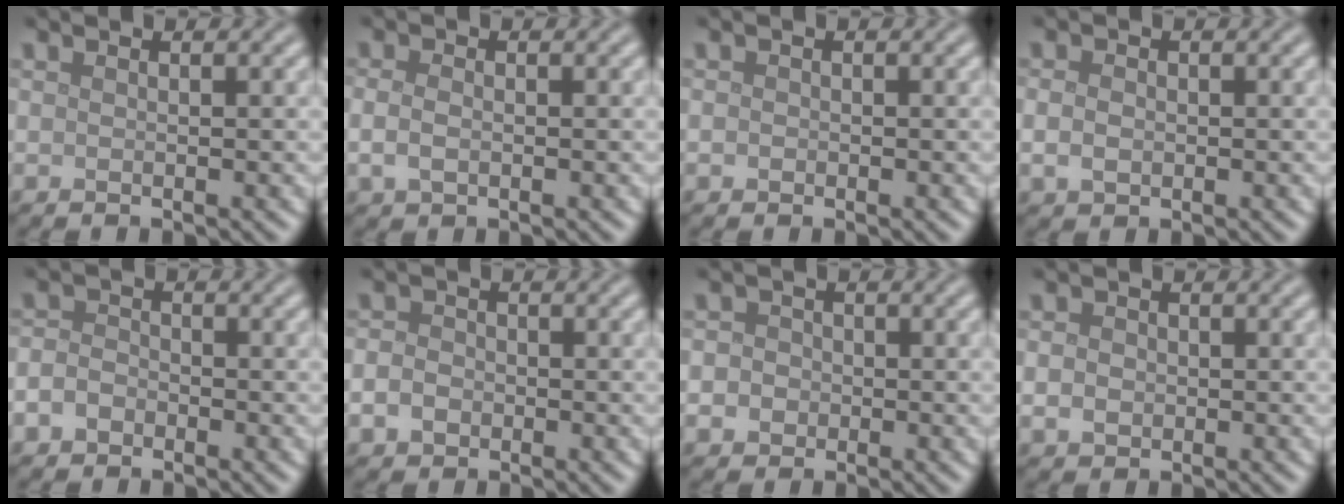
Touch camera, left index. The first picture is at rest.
{"total": 1.9, "force": [-0.2, 1.3, 1.3], "torque": [-0.031, -0.001, -0.006]}
{"total": 0.6, "force": [-0.2, 0.6, 0.2], "torque": [-0.001, -0.003, -0.004]}
{"total": 1.8, "force": [-0.1, 1.4, 1.2], "torque": [-0.024, 0.000, -0.004]}
{"total": 2.2, "force": [-1.0, 1.7, 0.9], "torque": [-0.012, 0.001, -0.026]}
{"total": 2.6, "force": [-0.7, 2.2, 1.2], "torque": [-0.012, -0.001, -0.016]}
{"total": 3.6, "force": [-0.3, 3.3, 1.3], "torque": [0.001, 0.019, -0.035]}
{"total": 1.8, "force": [-0.1, 1.6, 0.9], "torque": [-0.015, -0.002, -0.006]}